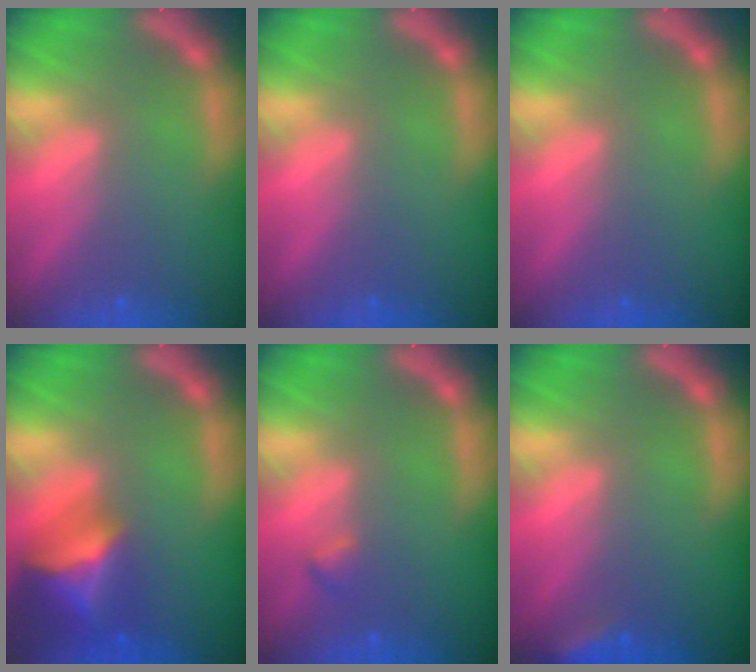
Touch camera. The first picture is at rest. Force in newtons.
{"total": 0.0}
{"total": 0.0}
{"total": 7.0}
{"total": 0.9}
{"total": 2.4}